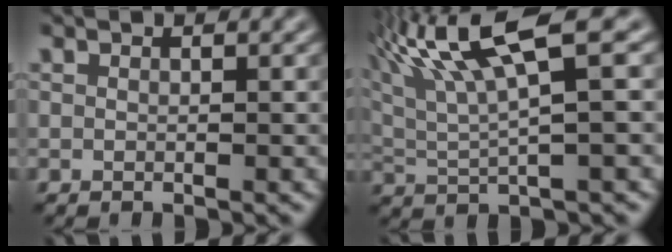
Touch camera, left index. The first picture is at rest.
{"total": 9.0, "force": [4.7, 1.9, 7.5], "torque": [-0.139, 0.025, 0.084]}